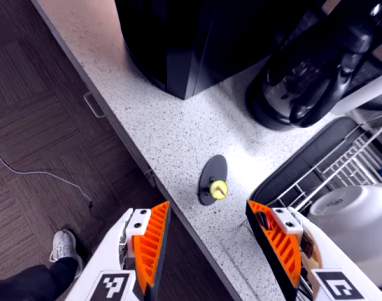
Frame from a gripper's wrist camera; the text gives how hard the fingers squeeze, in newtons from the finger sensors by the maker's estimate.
{"total": 0.5, "left": 0.4, "right": 0.7}